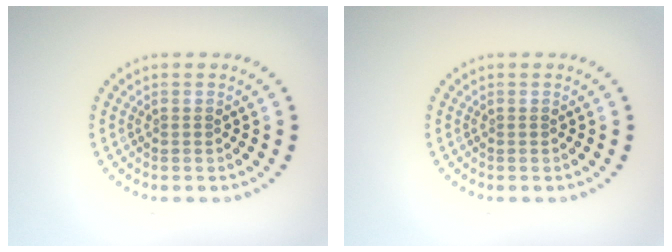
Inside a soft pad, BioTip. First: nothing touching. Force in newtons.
{"total": 0.0}